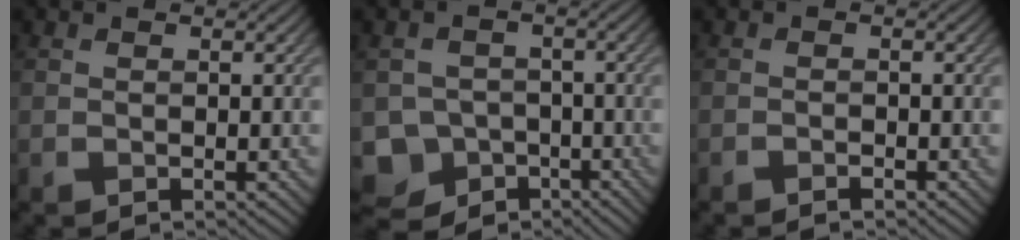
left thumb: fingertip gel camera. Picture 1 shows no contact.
{"total": 8.2, "force": [-4.6, 6.4, 2.0], "torque": [-0.055, -0.021, -0.083]}
{"total": 1.0, "force": [-0.9, 0.1, 0.3], "torque": [-0.006, -0.001, -0.017]}